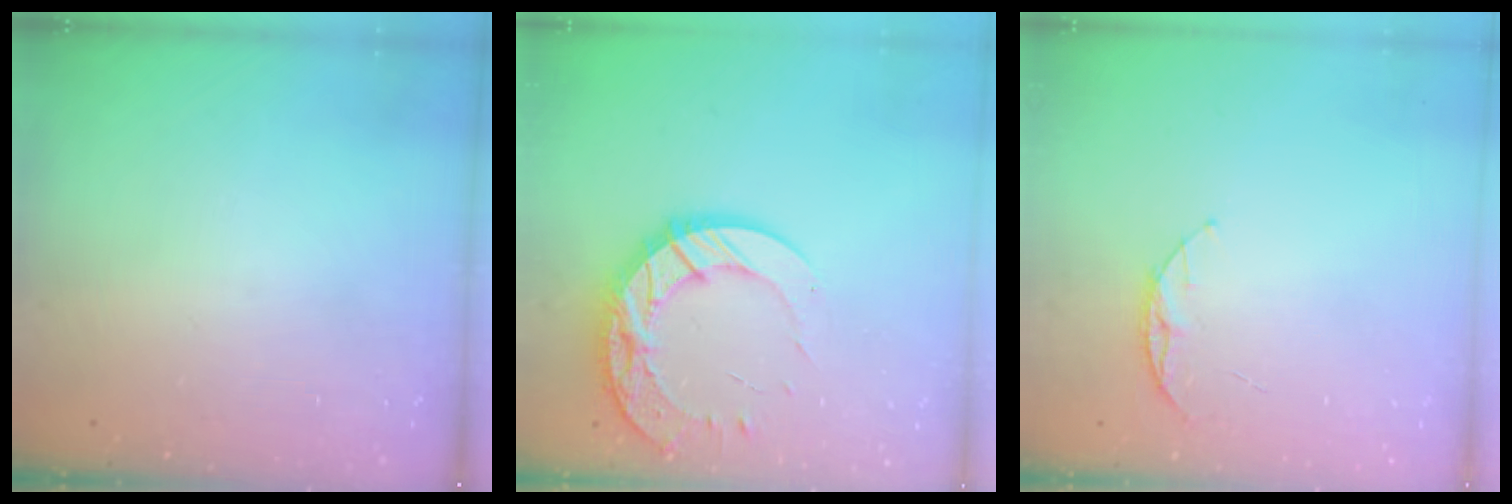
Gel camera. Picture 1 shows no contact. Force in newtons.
{"total": 16.1, "press": 16.0, "slide": 1.2}
{"total": 6.0, "press": 5.9, "slide": 0.6}